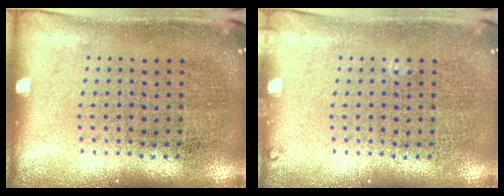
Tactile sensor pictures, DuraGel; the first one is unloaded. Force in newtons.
{"total": 0.5, "press": 0.5, "slide": 0.2}